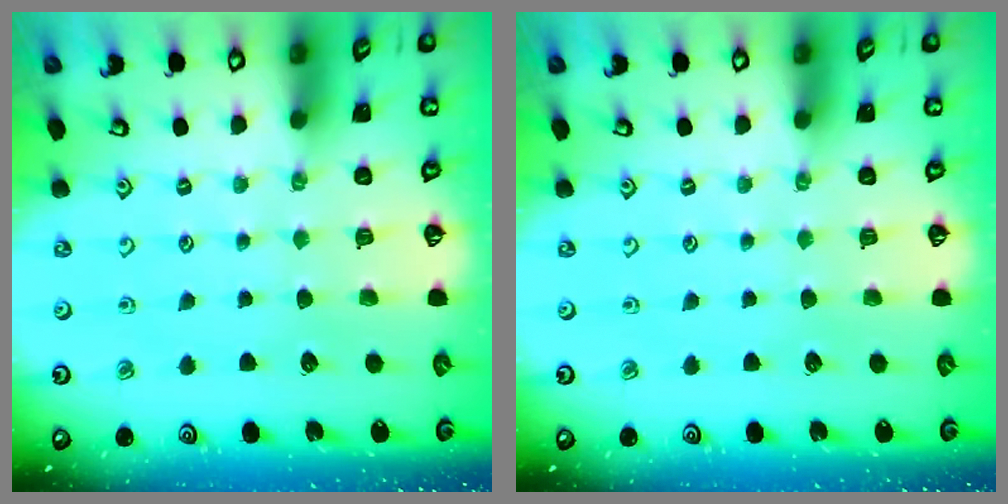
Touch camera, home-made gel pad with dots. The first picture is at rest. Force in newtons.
{"total": 0.0}